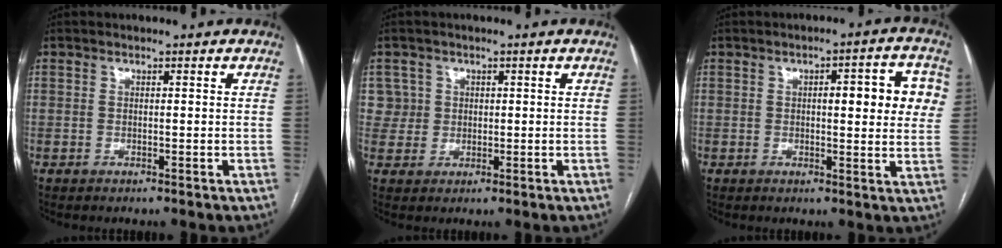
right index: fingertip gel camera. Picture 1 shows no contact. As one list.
[{"total": 3.8, "force": [1.3, 3.5, -0.4], "torque": [0.031, 0.008, 0.021]}, {"total": 8.7, "force": [1.8, 2.1, 8.2], "torque": [-0.098, 0.019, 0.018]}]